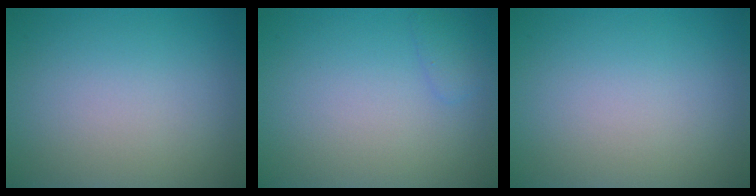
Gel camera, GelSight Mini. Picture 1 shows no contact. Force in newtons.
{"total": 1.0, "press": 1.0, "slide": 0.1}
{"total": 0.0}